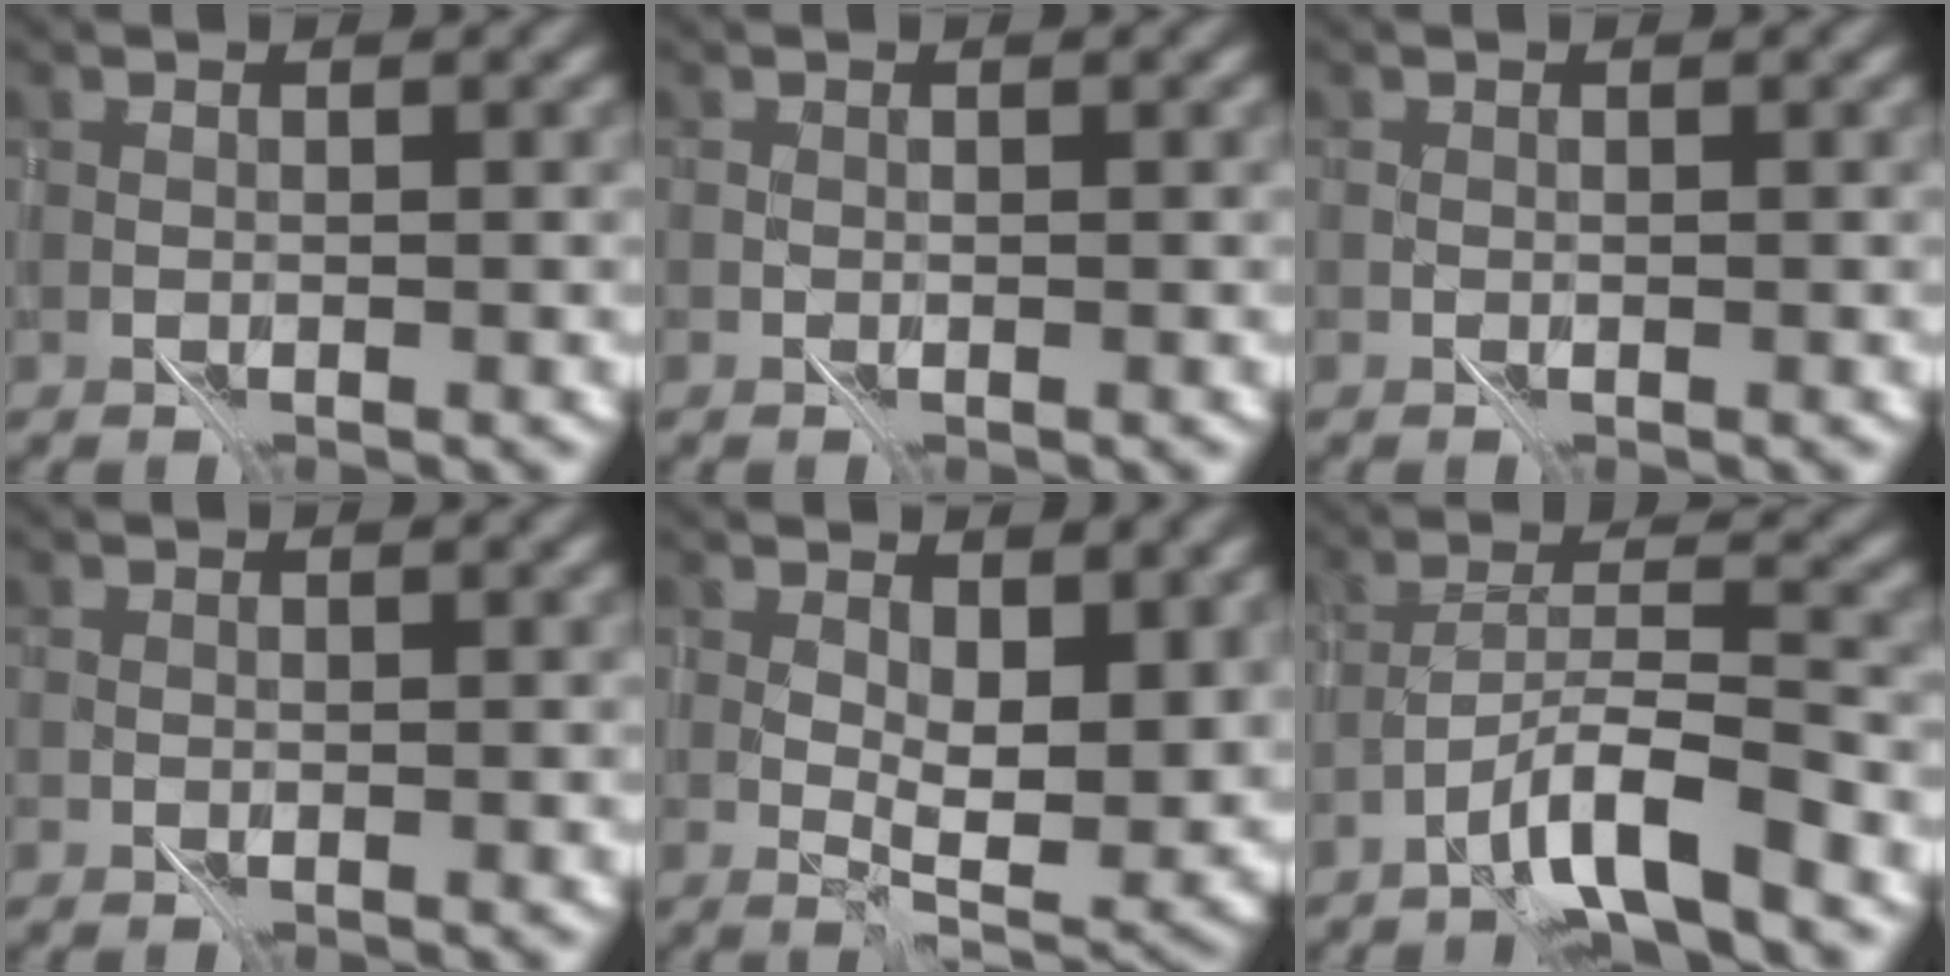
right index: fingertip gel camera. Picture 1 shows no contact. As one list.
[{"total": 0.0}, {"total": 0.0}, {"total": 0.0}, {"total": 5.8, "force": [3.0, 2.5, 4.3], "torque": [-0.068, -0.014, 0.055]}, {"total": 4.9, "force": [-3.4, 0.0, 3.5], "torque": [-0.055, 0.017, -0.067]}]